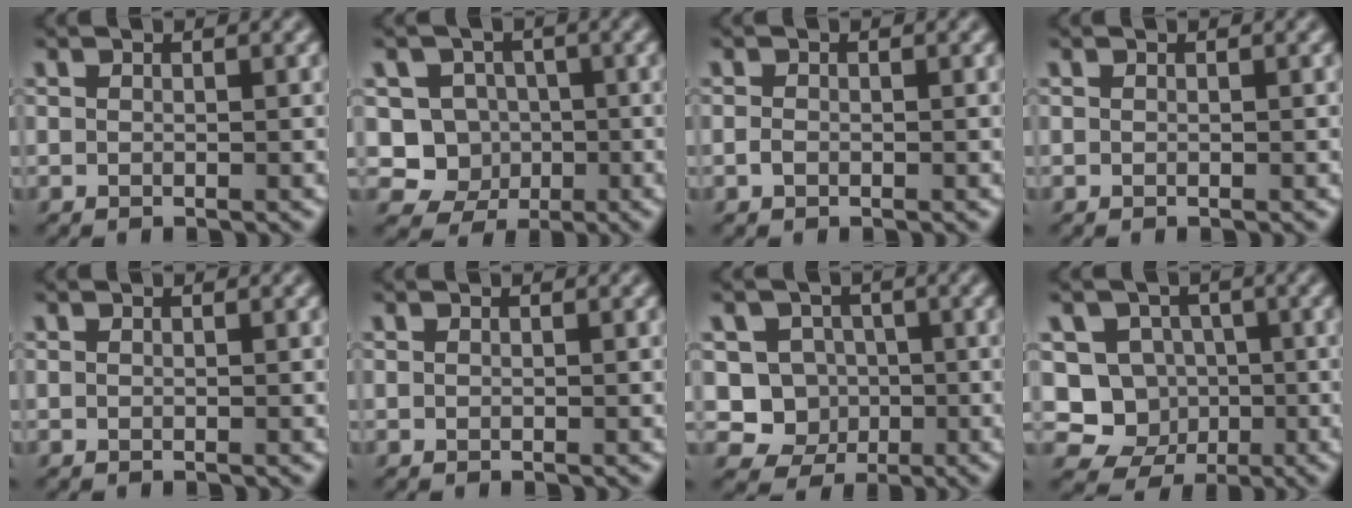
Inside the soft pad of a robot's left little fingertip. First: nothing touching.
{"total": 4.4, "force": [-0.5, 4.2, 1.2], "torque": [0.002, -0.001, -0.029]}
{"total": 0.7, "force": [-0.3, 0.5, 0.4], "torque": [-0.008, -0.001, -0.008]}
{"total": 0.0}
{"total": 0.0}
{"total": 0.0}
{"total": 4.3, "force": [-0.4, 4.1, 1.2], "torque": [0.004, 0.000, -0.029]}
{"total": 6.1, "force": [-0.9, 5.7, 1.9], "torque": [-0.010, 0.002, -0.046]}